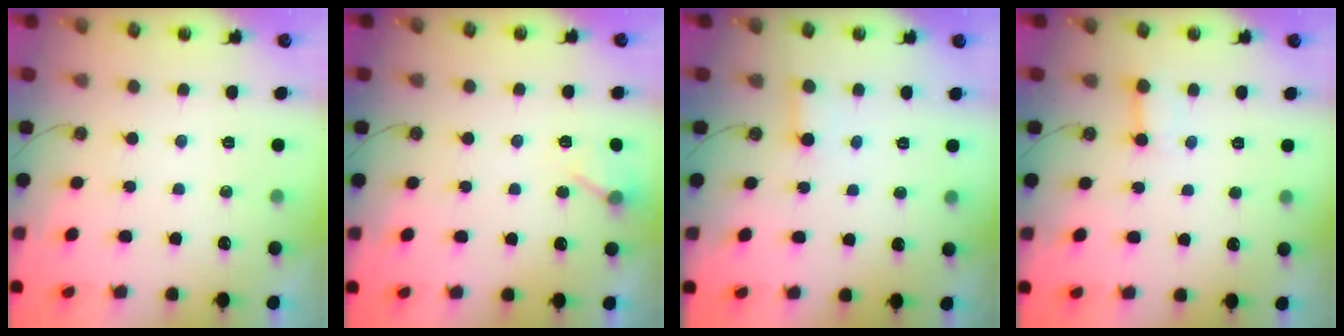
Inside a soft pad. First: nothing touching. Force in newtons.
{"total": 5.4, "press": 5.4, "slide": 0.7}
{"total": 2.7, "press": 2.7, "slide": 0.2}
{"total": 2.5, "press": 2.5, "slide": 0.4}